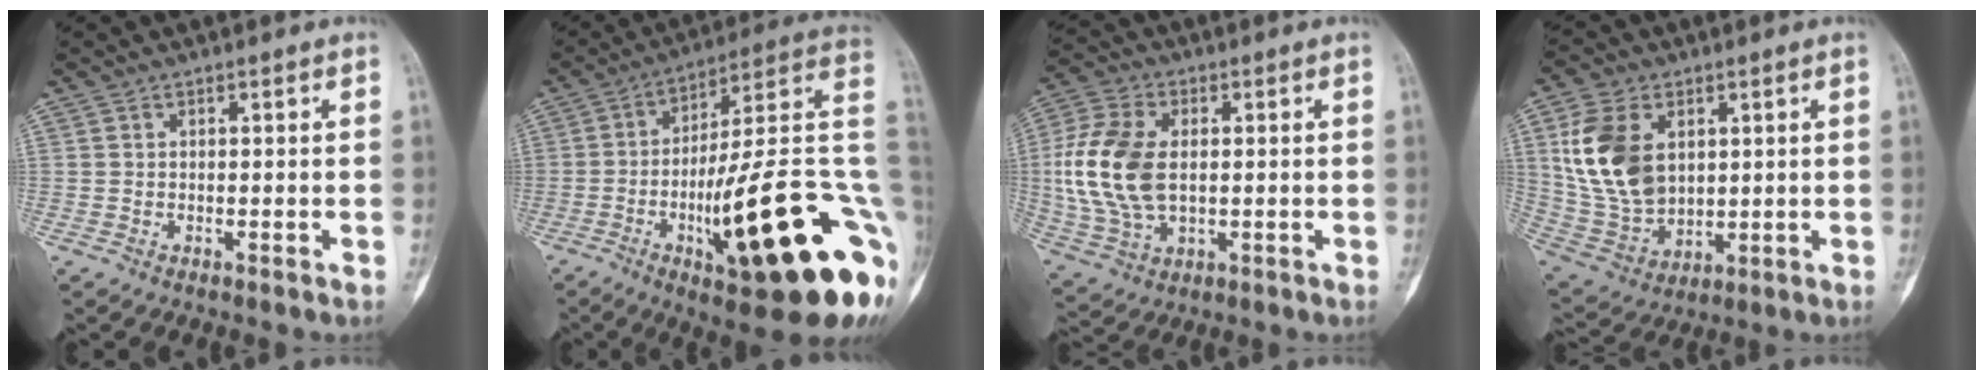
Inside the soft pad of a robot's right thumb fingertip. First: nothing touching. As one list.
[{"total": 31.4, "force": [-6.6, 7.0, 29.9], "torque": [-0.362, 0.011, -0.098]}, {"total": 15.4, "force": [0.7, 9.6, 12.1], "torque": [-0.260, 0.003, 0.017]}, {"total": 15.4, "force": [4.0, 10.4, 10.7], "torque": [-0.194, -0.013, 0.091]}]